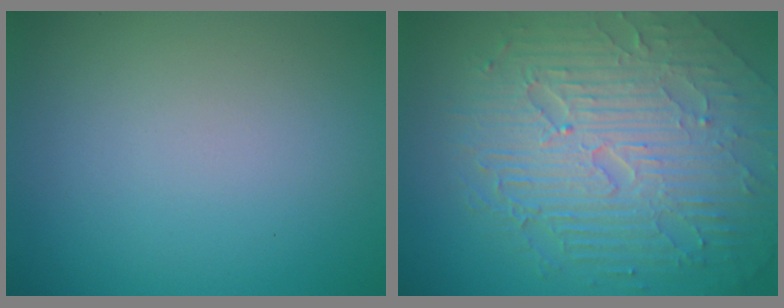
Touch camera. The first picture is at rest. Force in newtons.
{"total": 9.8, "press": 6.5, "slide": 7.3}